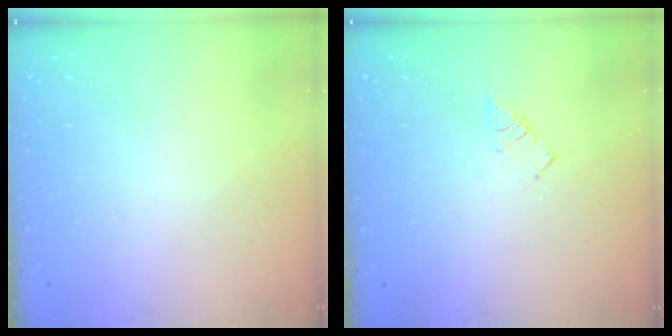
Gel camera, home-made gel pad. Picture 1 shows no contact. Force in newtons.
{"total": 2.6, "press": 2.6, "slide": 0.3}